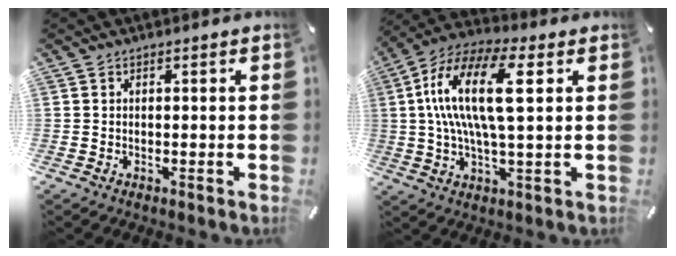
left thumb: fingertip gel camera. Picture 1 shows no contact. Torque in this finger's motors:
{"motor_torque": [0.94, 3.05, 2.41, -0.36, 0.88]}